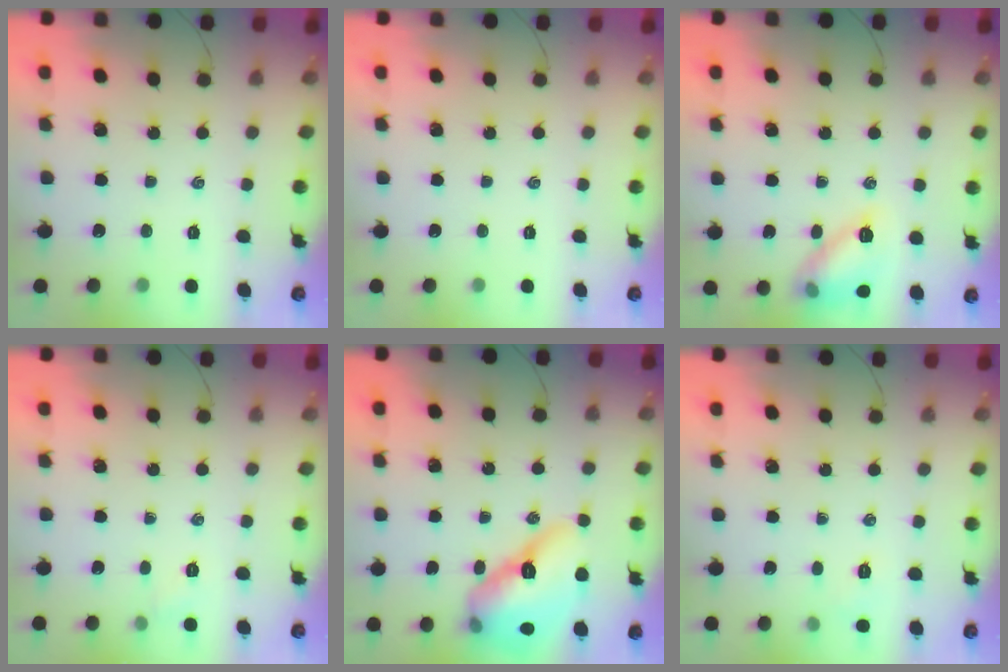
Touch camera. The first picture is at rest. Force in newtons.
{"total": 0.0}
{"total": 11.9, "press": 11.9, "slide": 0.3}
{"total": 4.4, "press": 4.1, "slide": 1.4}
{"total": 17.3, "press": 16.6, "slide": 5.0}
{"total": 4.0, "press": 3.9, "slide": 1.0}